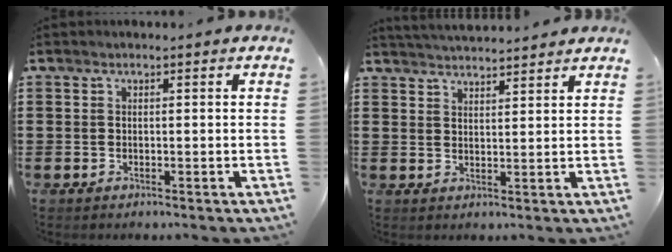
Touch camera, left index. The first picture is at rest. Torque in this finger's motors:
{"motor_torque": [0.28, -0.28, 0.56, 0.06]}